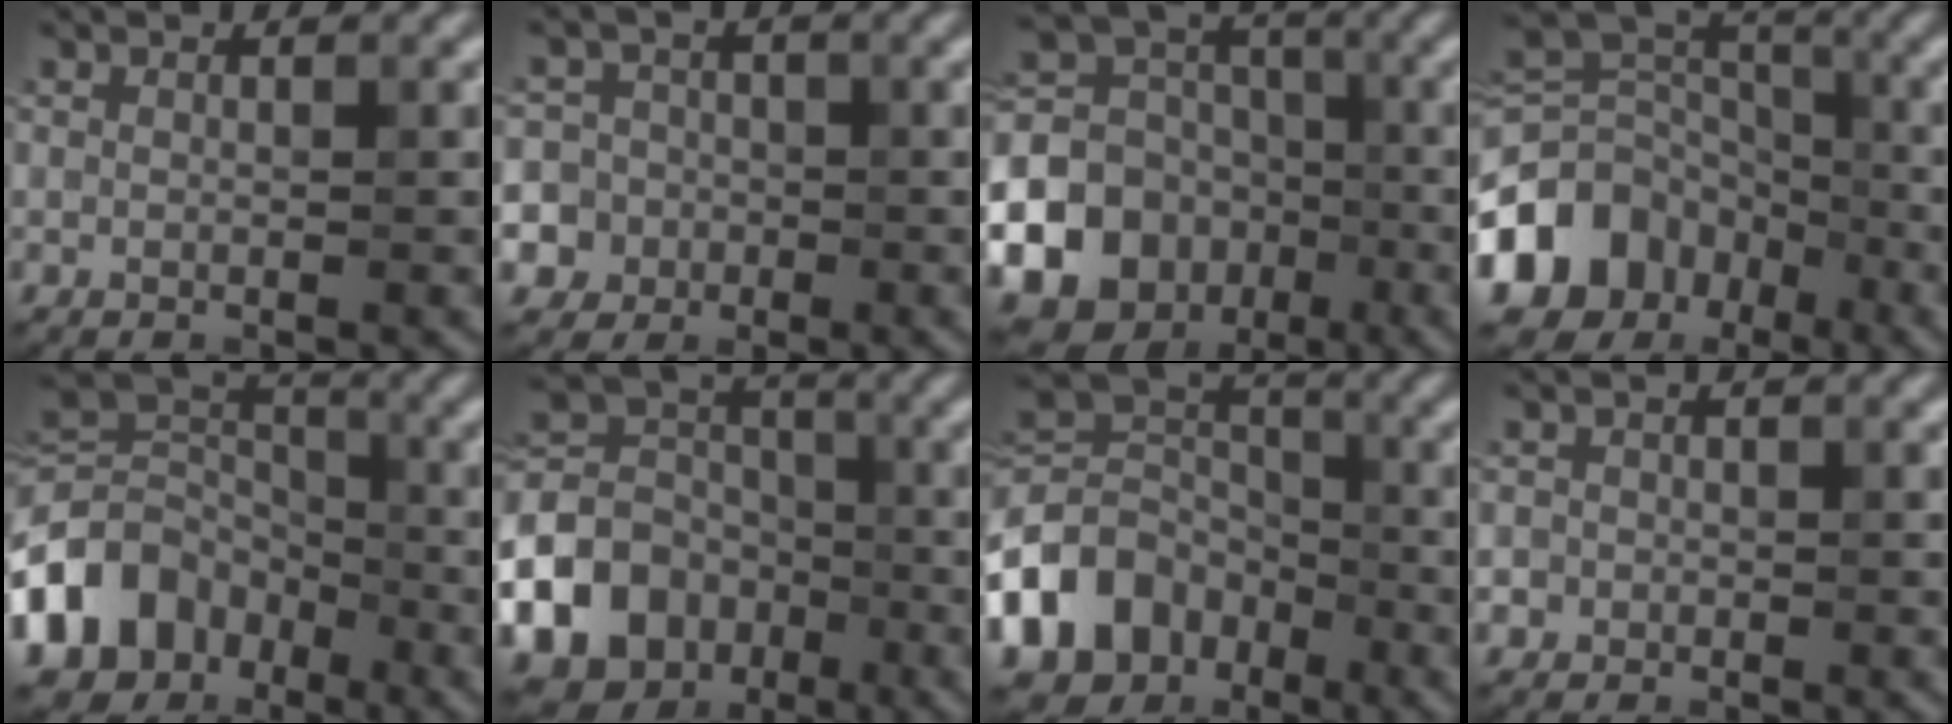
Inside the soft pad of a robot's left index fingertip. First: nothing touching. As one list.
[{"total": 8.9, "force": [-1.8, 8.3, 2.5], "torque": [-0.054, 0.019, -0.058]}, {"total": 16.1, "force": [-4.8, 14.5, 5.3], "torque": [-0.148, -0.014, -0.096]}, {"total": 12.7, "force": [-6.3, 9.9, 4.8], "torque": [-0.126, -0.005, -0.114]}, {"total": 9.7, "force": [-4.6, 7.3, 4.4], "torque": [-0.101, 0.009, -0.102]}, {"total": 15.1, "force": [-6.0, 12.7, 5.6], "torque": [-0.142, -0.014, -0.117]}, {"total": 10.9, "force": [-5.1, 8.3, 4.9], "torque": [-0.123, 0.005, -0.103]}, {"total": 2.3, "force": [-0.4, 2.3, 0.4], "torque": [0.016, 0.016, -0.025]}]